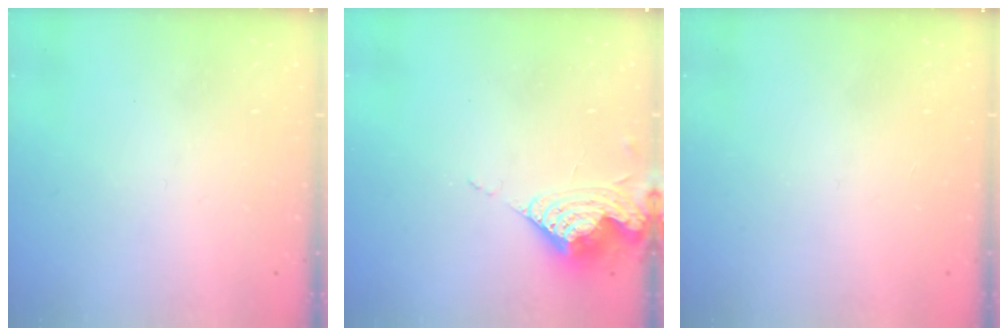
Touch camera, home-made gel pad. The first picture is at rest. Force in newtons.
{"total": 9.8, "press": 9.8, "slide": 0.8}
{"total": 1.4, "press": 1.2, "slide": 0.8}